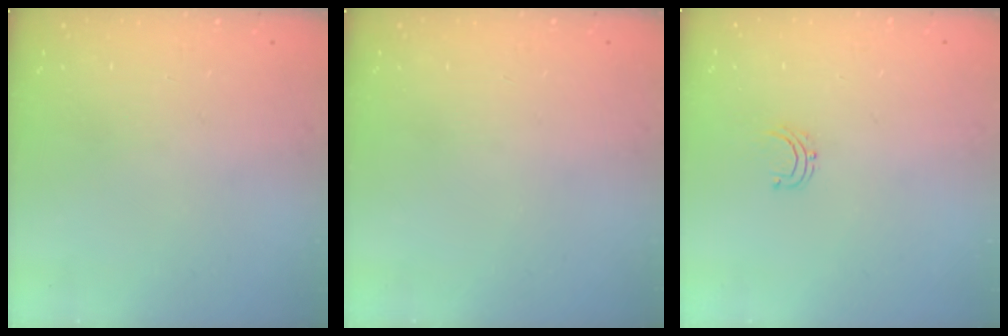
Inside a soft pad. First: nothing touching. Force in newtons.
{"total": 0.0}
{"total": 3.6, "press": 3.5, "slide": 0.4}